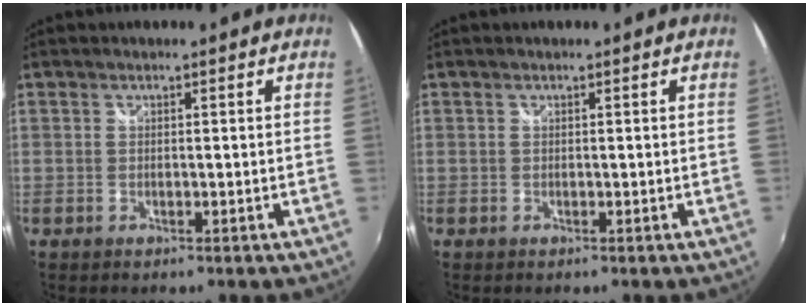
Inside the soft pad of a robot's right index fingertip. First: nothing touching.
{"total": 0.0}